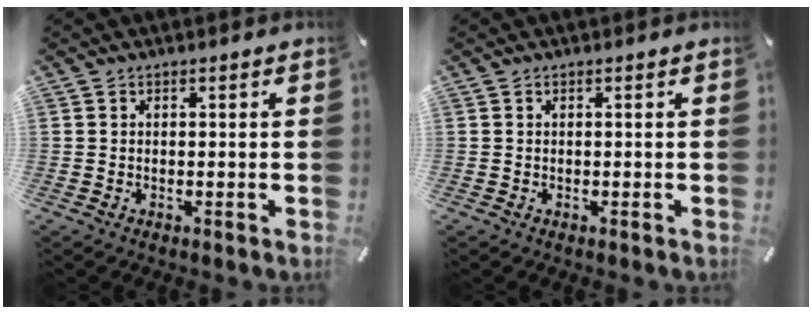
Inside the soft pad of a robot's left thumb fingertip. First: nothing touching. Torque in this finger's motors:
{"motor_torque": [0.00, 0.00, 0.00, 0.00, 0.00]}